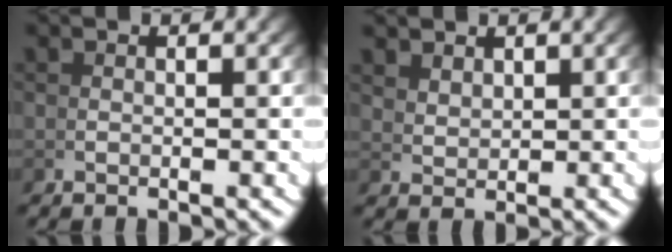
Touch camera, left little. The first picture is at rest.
{"total": 2.0, "force": [2.0, -0.1, 0.4], "torque": [-0.002, -0.005, 0.051]}